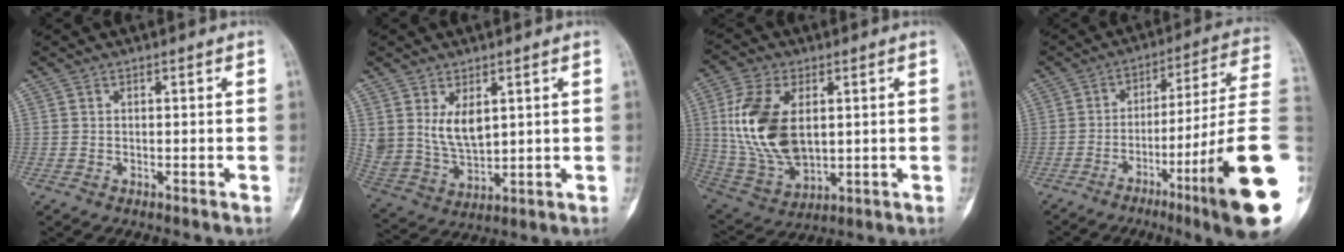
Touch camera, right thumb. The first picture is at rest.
{"total": 8.3, "force": [3.1, 4.9, 6.0], "torque": [-0.103, -0.020, 0.079]}
{"total": 16.9, "force": [2.7, 9.8, 13.5], "torque": [-0.268, -0.012, 0.065]}
{"total": 22.5, "force": [-7.3, 0.7, 21.3], "torque": [-0.271, 0.024, -0.112]}